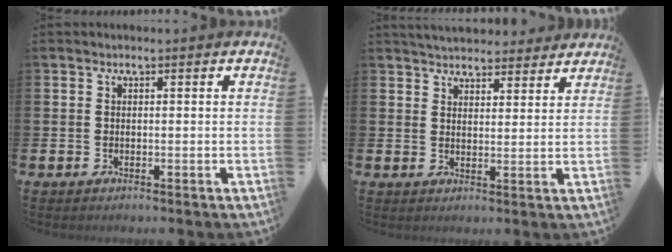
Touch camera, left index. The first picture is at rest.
{"total": 4.7, "force": [4.6, 1.0, 0.0], "torque": [-0.012, -0.022, 0.084]}